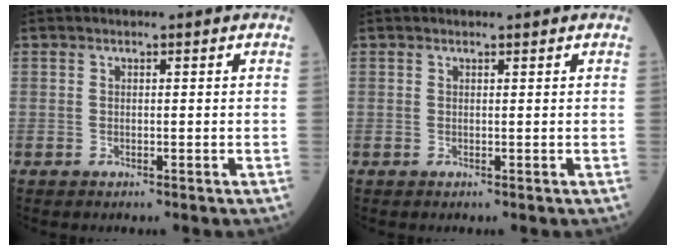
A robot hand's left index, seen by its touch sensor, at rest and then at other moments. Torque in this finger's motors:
{"motor_torque": [0.08, 0.06, -0.01, 0.00]}